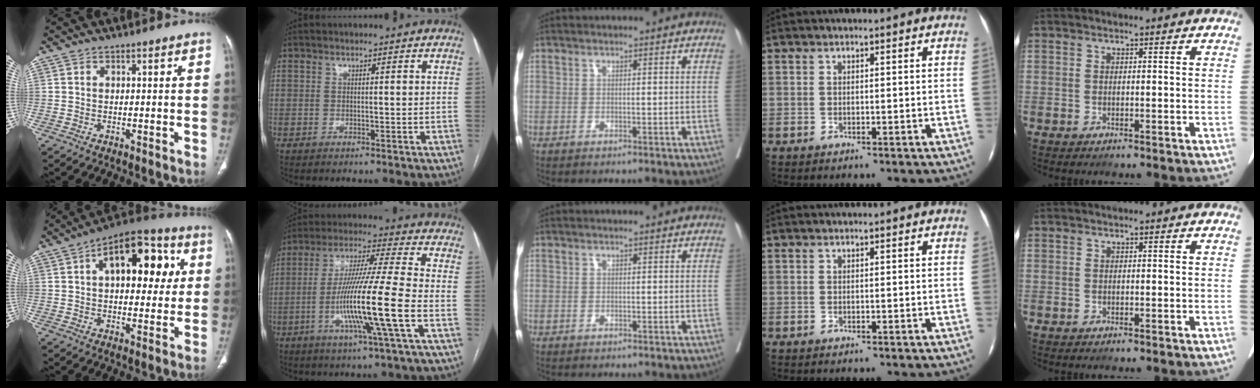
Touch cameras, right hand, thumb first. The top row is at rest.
{"thumb": {"total": 18.6, "force": [5.0, 10.0, 14.9], "torque": [-0.164, 0.018, 0.064]}, "index": {"total": 15.3, "force": [-4.4, -1.3, 14.6], "torque": [-0.278, -0.012, -0.087]}}